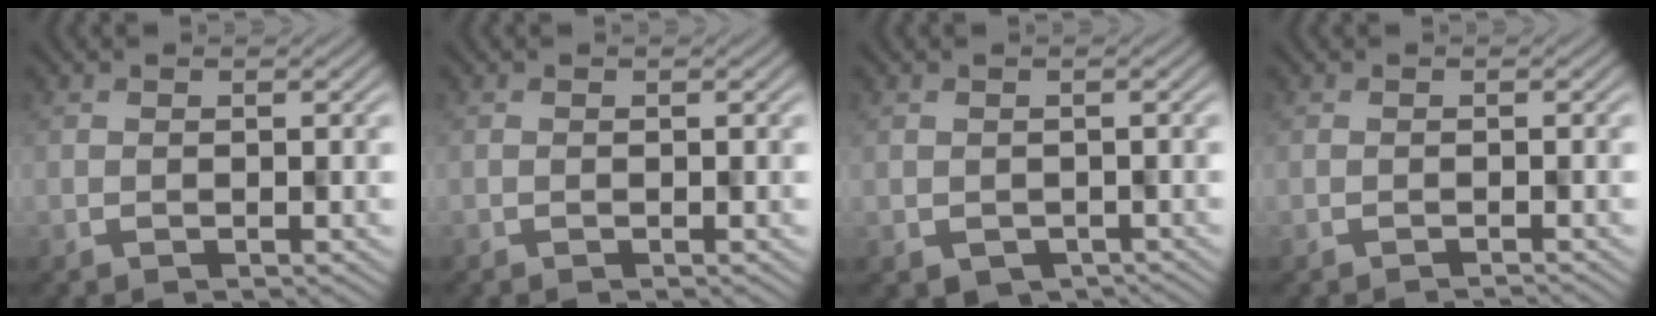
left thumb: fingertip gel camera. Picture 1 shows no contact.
{"total": 0.0}
{"total": 2.1, "force": [-1.0, 1.7, 0.8], "torque": [-0.009, -0.006, -0.008]}
{"total": 0.7, "force": [-0.7, -0.1, 0.2], "torque": [0.003, 0.003, -0.014]}